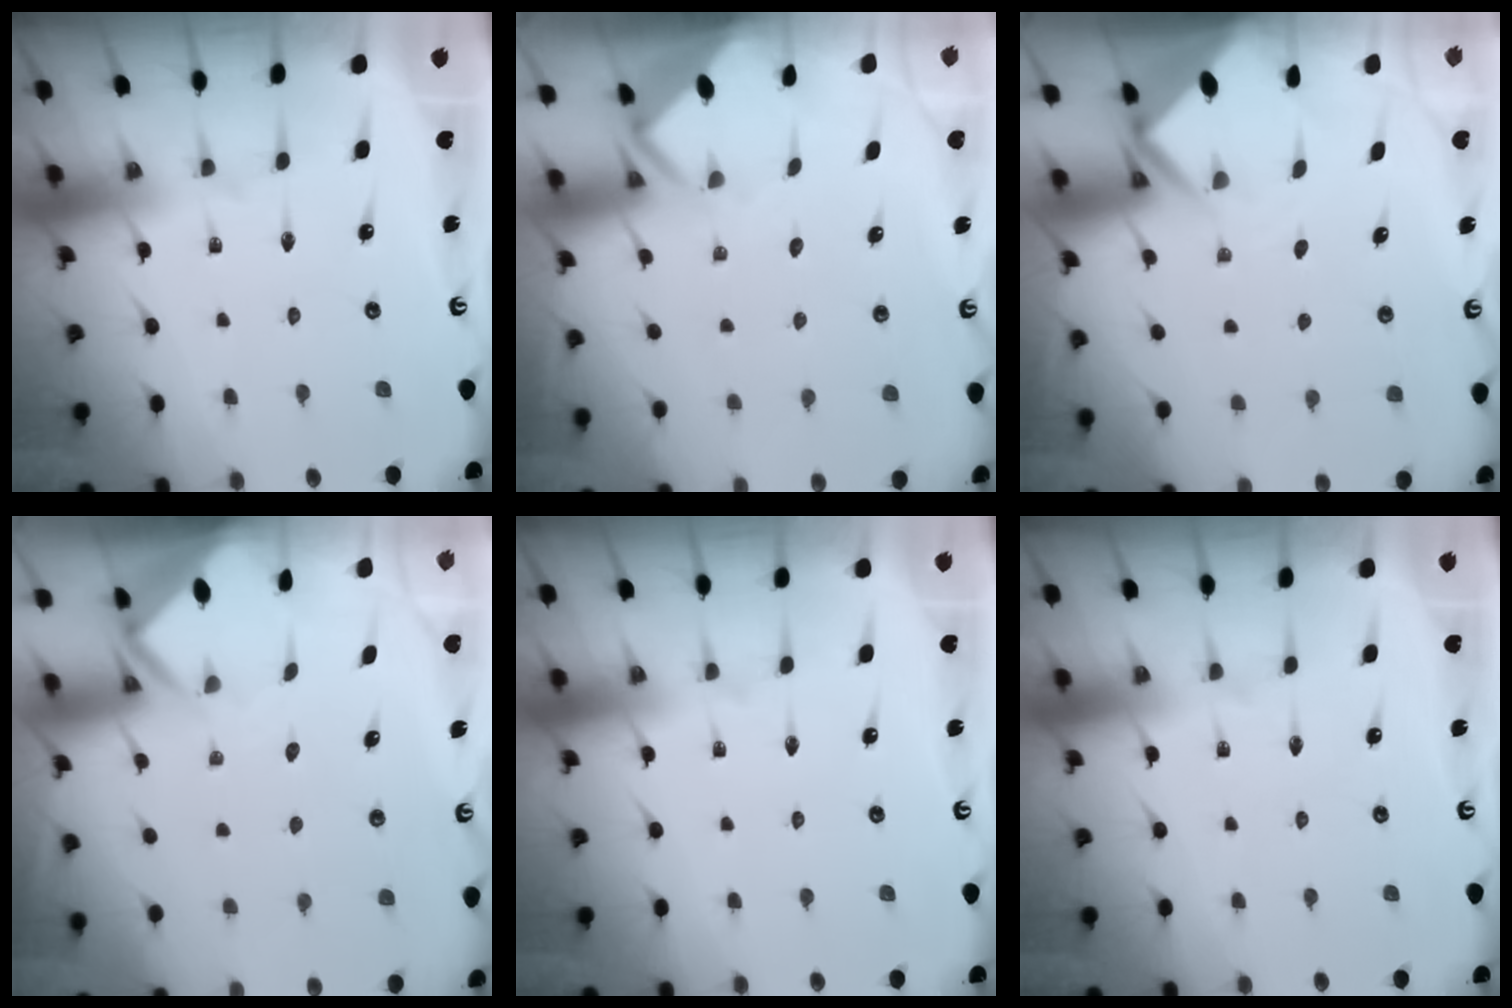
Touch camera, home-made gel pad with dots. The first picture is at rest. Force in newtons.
{"total": 3.0, "press": 3.0, "slide": 0.1}
{"total": 3.5, "press": 3.5, "slide": 0.2}
{"total": 2.7, "press": 2.7, "slide": 0.2}
{"total": 0.0}
{"total": 0.0}